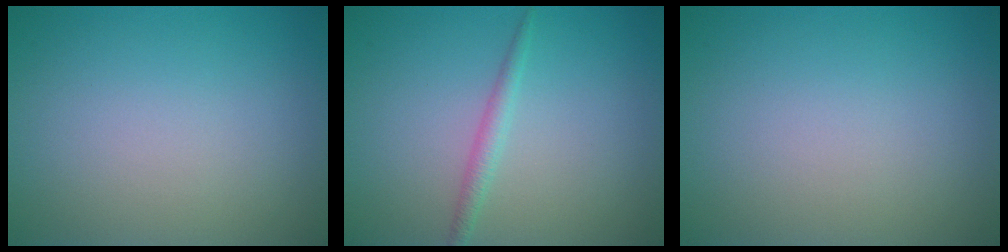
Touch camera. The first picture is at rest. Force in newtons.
{"total": 1.4, "press": 1.4, "slide": 0.1}
{"total": 0.0}